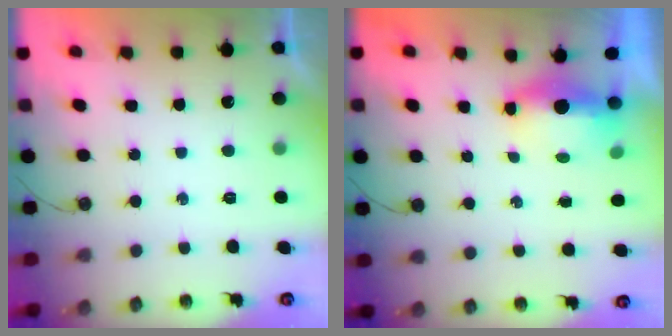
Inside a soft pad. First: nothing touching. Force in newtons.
{"total": 14.4, "press": 7.2, "slide": 12.4}